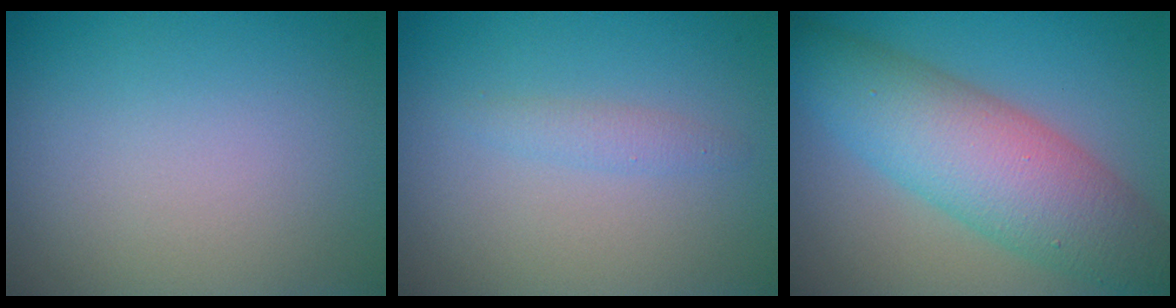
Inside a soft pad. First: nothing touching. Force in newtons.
{"total": 1.1, "press": 1.1, "slide": 0.1}
{"total": 8.6, "press": 8.6, "slide": 0.2}